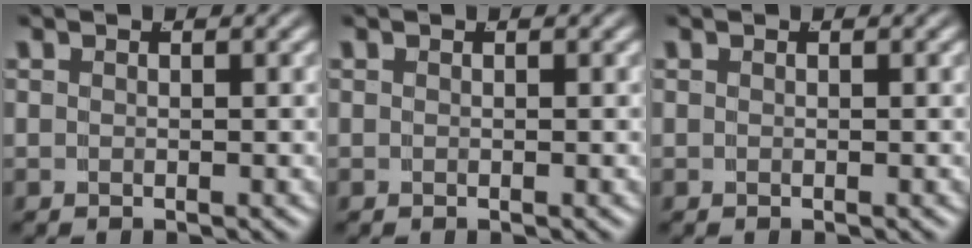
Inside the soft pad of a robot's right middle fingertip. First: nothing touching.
{"total": 0.0}
{"total": 0.0}